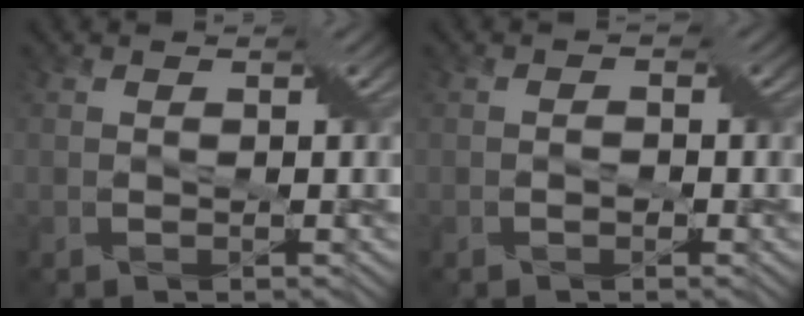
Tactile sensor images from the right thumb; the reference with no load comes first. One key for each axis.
{"total": 0.9, "fx": -0.4, "fy": 0.7, "fz": 0.4, "tx": -0.008, "ty": 0.000, "tz": -0.009}